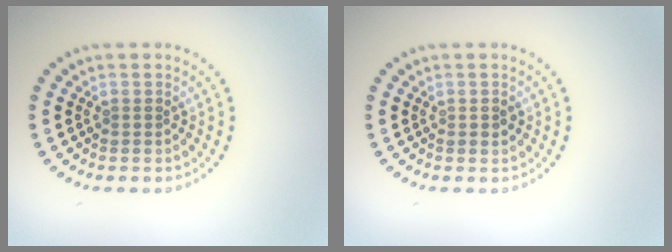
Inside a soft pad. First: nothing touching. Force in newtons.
{"total": 0.9, "press": 0.9, "slide": 0.1}